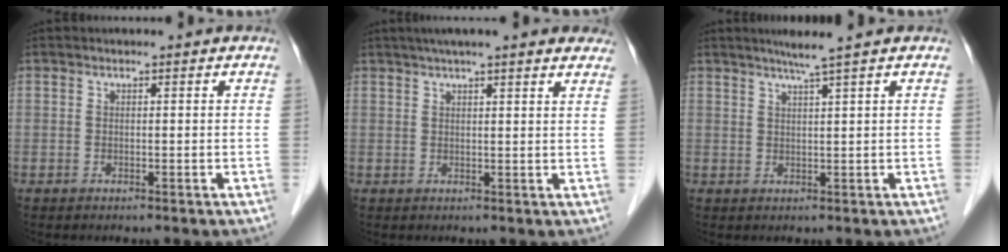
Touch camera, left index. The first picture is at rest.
{"total": 14.0, "force": [11.8, 1.7, 7.4], "torque": [-0.102, 0.036, 0.143]}
{"total": 3.1, "force": [2.2, -1.1, 1.8], "torque": [-0.034, -0.008, 0.044]}